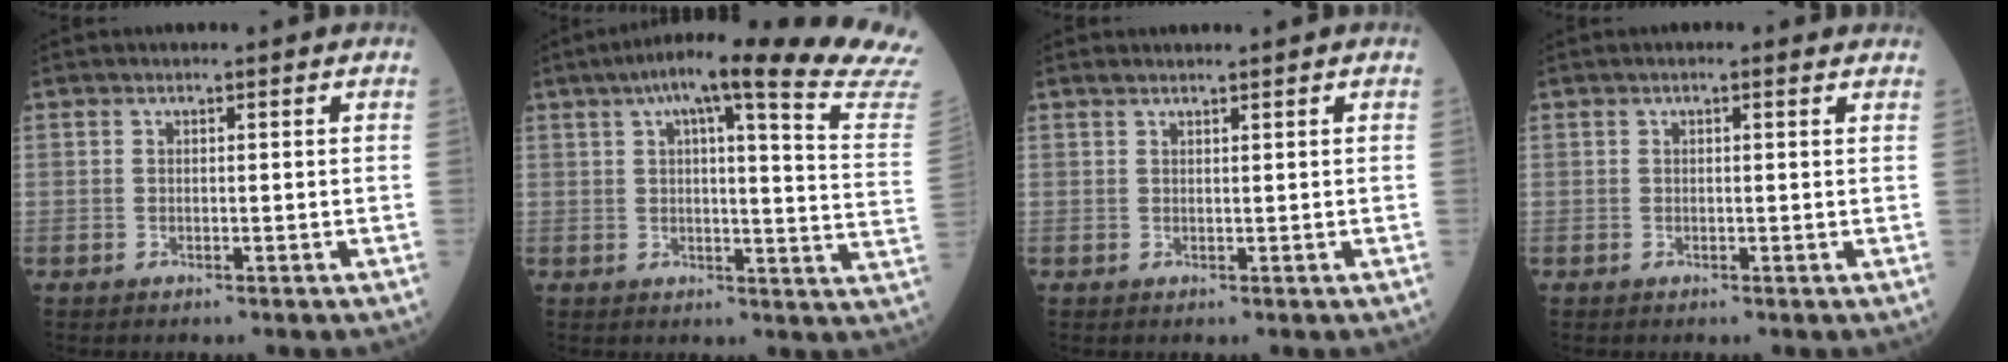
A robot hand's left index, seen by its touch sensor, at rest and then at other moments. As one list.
[{"total": 22.2, "force": [19.2, -0.6, 11.1], "torque": [-0.153, -0.056, 0.217]}, {"total": 1.9, "force": [1.7, 0.1, 0.7], "torque": [-0.011, 0.017, 0.030]}, {"total": 2.0, "force": [1.5, 0.6, 1.3], "torque": [-0.016, 0.015, 0.015]}]